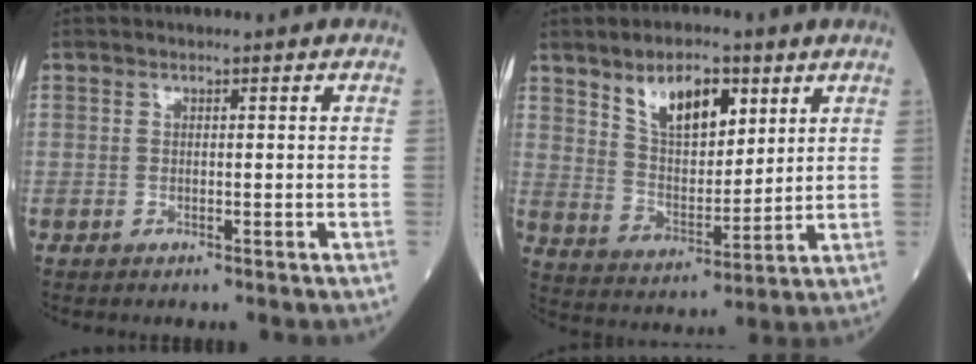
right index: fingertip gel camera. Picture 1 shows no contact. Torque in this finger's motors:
{"motor_torque": [1.07, 1.07, 0.19, 0.09]}